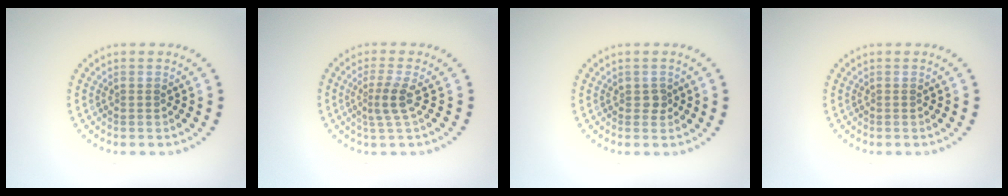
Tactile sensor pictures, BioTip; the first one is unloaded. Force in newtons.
{"total": 2.3, "press": 1.7, "slide": 1.6}
{"total": 0.9, "press": 0.8, "slide": 0.3}
{"total": 0.0}